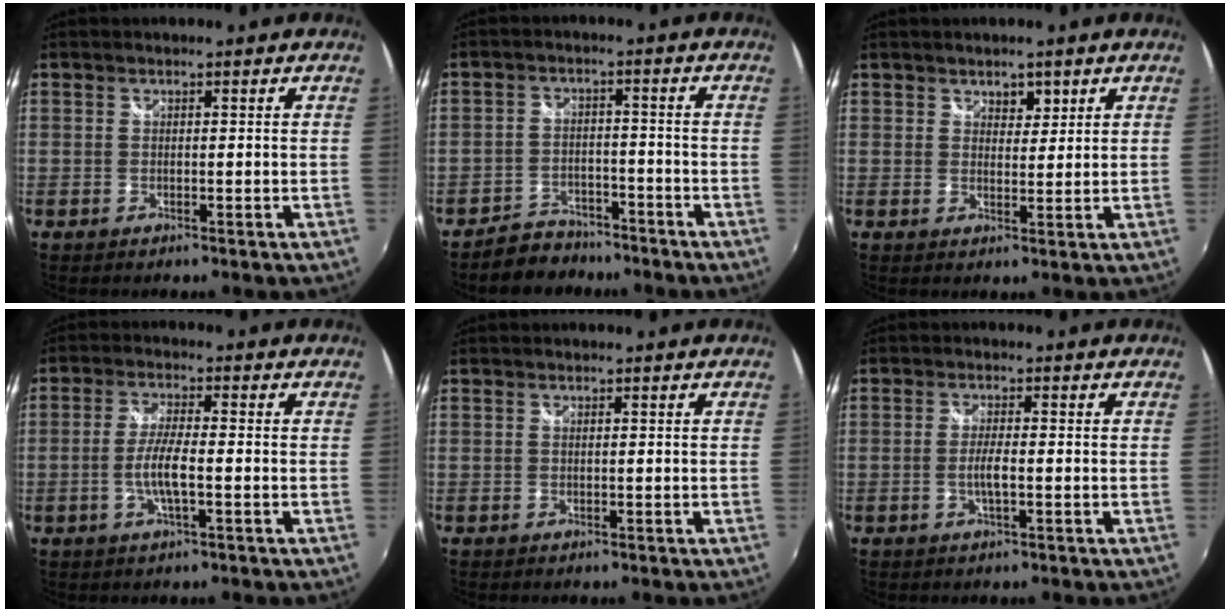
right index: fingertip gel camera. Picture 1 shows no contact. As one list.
[{"total": 6.5, "force": [-5.4, 3.6, 0.7], "torque": [-0.032, 0.018, -0.082]}, {"total": 2.5, "force": [1.6, 1.7, 0.9], "torque": [-0.008, 0.003, 0.026]}, {"total": 5.5, "force": [-1.5, 0.7, 5.3], "torque": [-0.107, -0.002, -0.030]}, {"total": 0.0}, {"total": 2.8, "force": [-0.8, 0.3, 2.7], "torque": [-0.052, -0.003, -0.016]}]